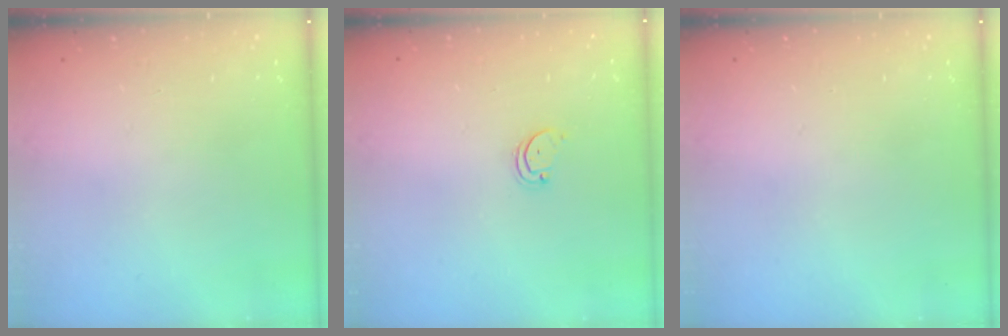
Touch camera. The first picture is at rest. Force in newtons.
{"total": 1.8, "press": 1.7, "slide": 0.2}
{"total": 0.0}